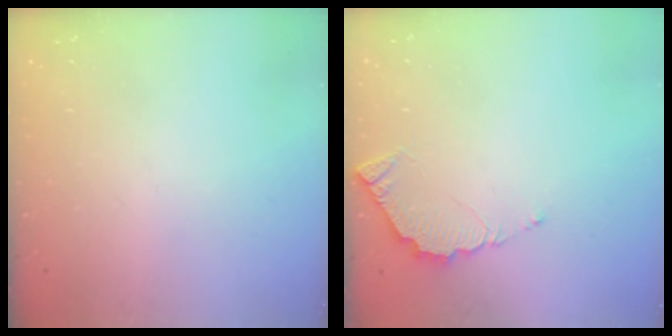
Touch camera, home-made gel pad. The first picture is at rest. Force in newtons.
{"total": 4.6, "press": 4.5, "slide": 0.2}